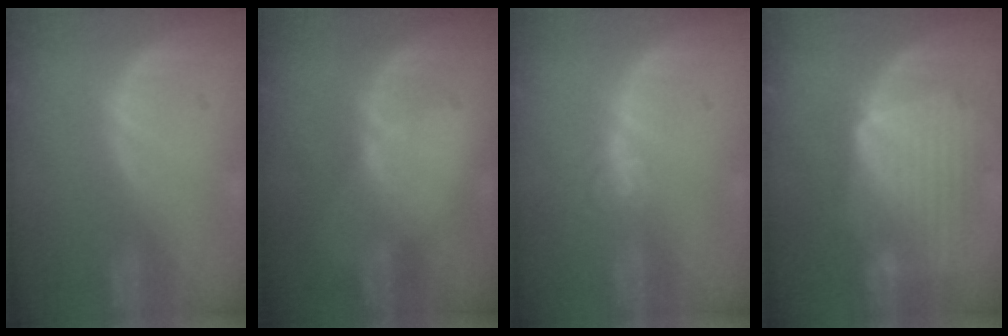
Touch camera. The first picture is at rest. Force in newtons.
{"total": 2.0, "press": 1.6, "slide": 1.3}
{"total": 4.1, "press": 3.7, "slide": 1.7}
{"total": 10.4, "press": 9.1, "slide": 5.0}